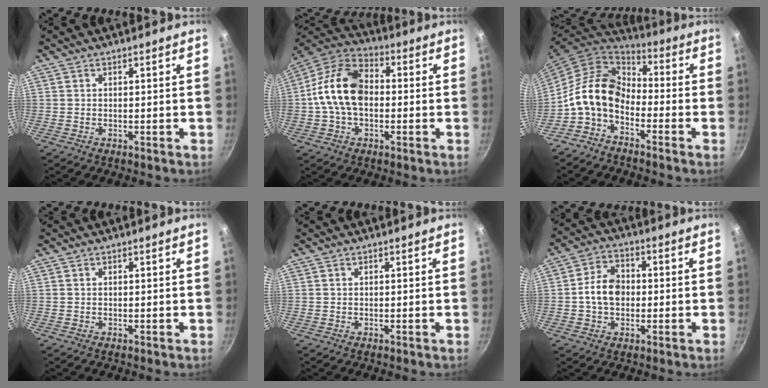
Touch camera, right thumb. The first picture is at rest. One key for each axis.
{"total": 14.6, "fx": -0.3, "fy": 9.7, "fz": 10.9, "tx": -0.175, "ty": 0.036, "tz": -0.026}
{"total": 13.0, "fx": -4.0, "fy": 8.9, "fz": 8.6, "tx": -0.145, "ty": 0.060, "tz": -0.103}
{"total": 0.0}
{"total": 0.0}
{"total": 8.1, "fx": -0.4, "fy": 6.2, "fz": 5.2, "tx": -0.069, "ty": 0.018, "tz": -0.018}